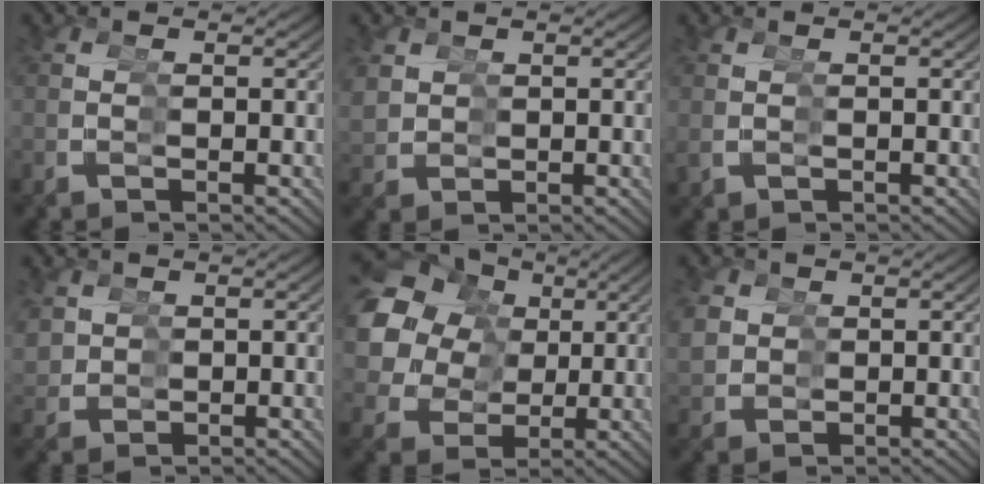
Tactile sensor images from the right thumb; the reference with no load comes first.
{"total": 2.2, "force": [1.7, 1.3, -0.3], "torque": [-0.001, -0.002, 0.037]}
{"total": 0.6, "force": [0.2, 0.6, 0.1], "torque": [-0.005, -0.002, 0.008]}
{"total": 2.5, "force": [1.8, 1.8, -0.3], "torque": [-0.006, -0.006, 0.039]}
{"total": 14.7, "force": [4.3, 11.6, 8.0], "torque": [-0.162, 0.011, 0.059]}
{"total": 2.8, "force": [1.8, 2.1, -0.4], "torque": [-0.005, -0.005, 0.038]}